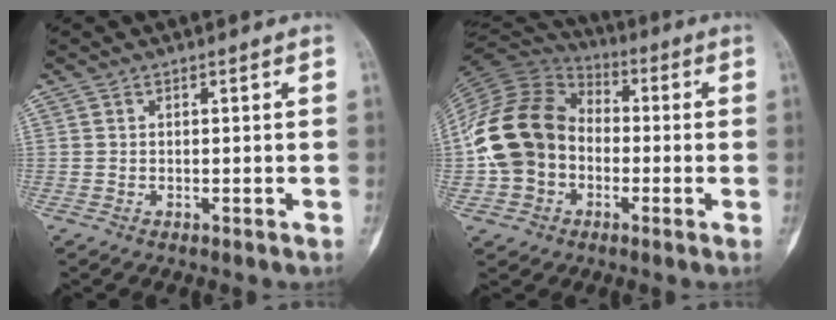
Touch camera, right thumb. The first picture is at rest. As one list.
[{"total": 17.9, "force": [-2.0, 14.2, 10.8], "torque": [-0.203, 0.038, -0.043]}]